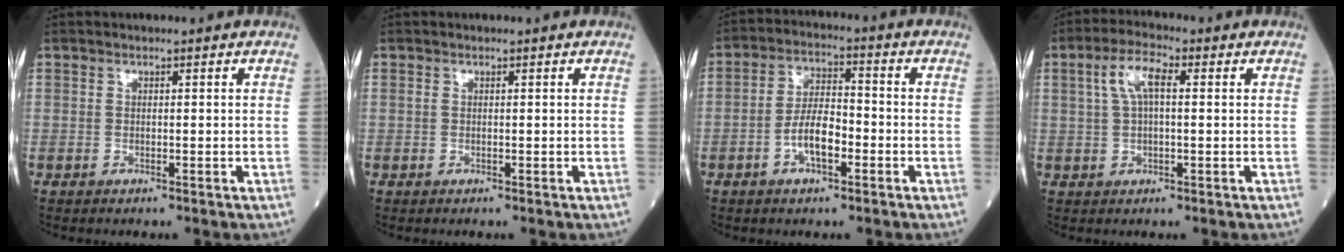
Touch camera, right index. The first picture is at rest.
{"total": 0.0}
{"total": 6.4, "force": [-2.3, 2.4, 5.5], "torque": [-0.112, 0.011, -0.043]}
{"total": 5.5, "force": [1.4, 1.7, 5.0], "torque": [-0.107, 0.021, 0.028]}